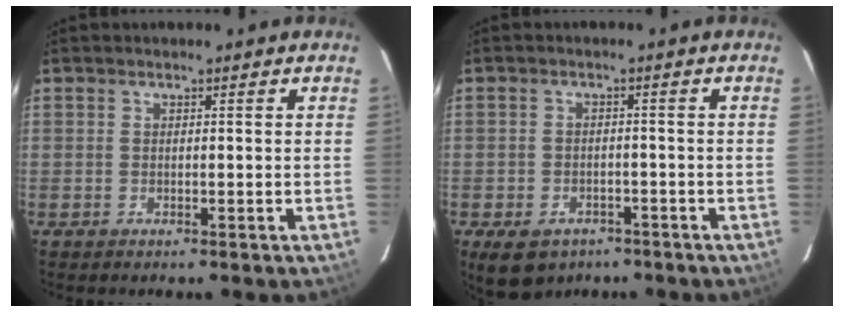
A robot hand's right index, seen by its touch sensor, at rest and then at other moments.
{"total": 8.0, "force": [-5.2, 5.1, 3.3], "torque": [-0.077, -0.003, -0.069]}